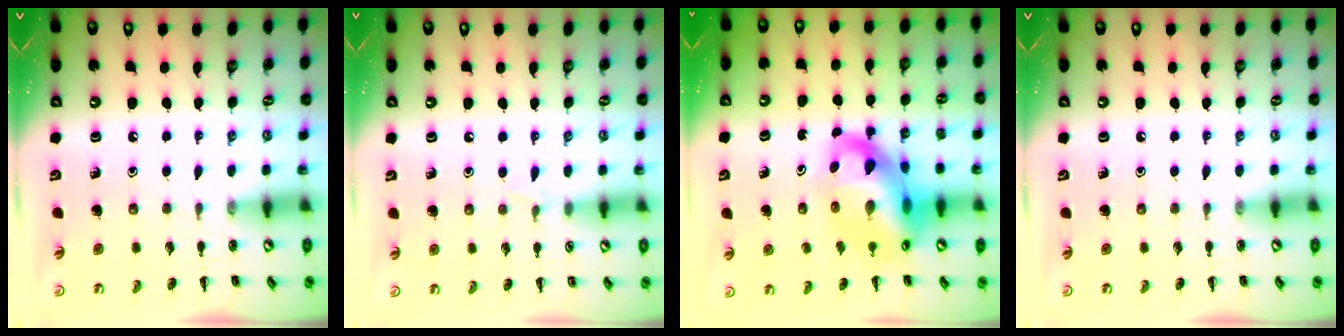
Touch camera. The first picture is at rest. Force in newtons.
{"total": 3.1, "press": 2.9, "slide": 1.2}
{"total": 16.5, "press": 15.9, "slide": 4.3}
{"total": 0.0}